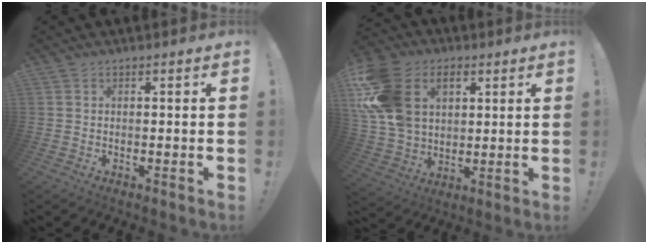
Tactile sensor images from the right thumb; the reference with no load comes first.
{"total": 19.2, "force": [6.4, 13.9, 11.5], "torque": [-0.215, -0.023, 0.121]}